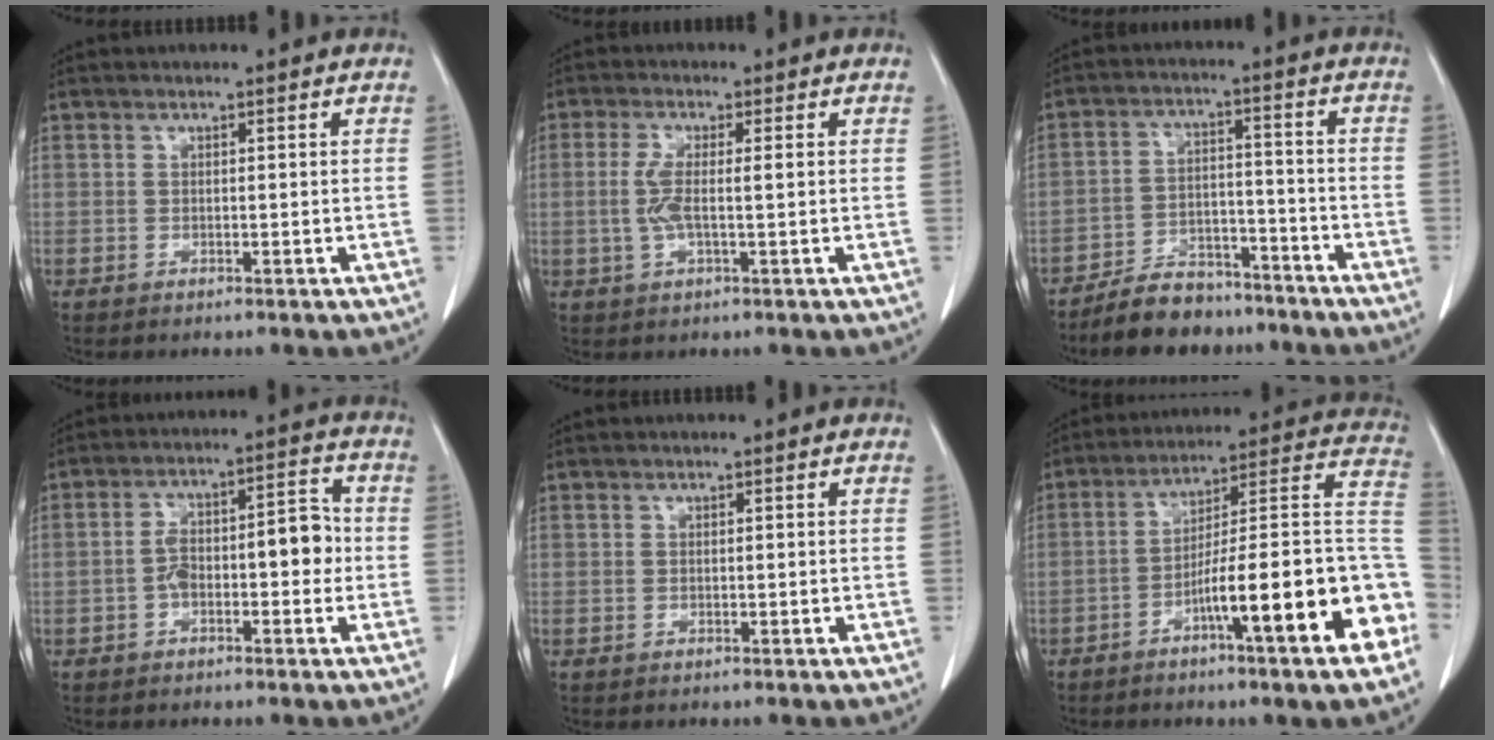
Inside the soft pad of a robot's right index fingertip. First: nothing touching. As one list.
[{"total": 4.1, "force": [0.0, 0.7, 4.0], "torque": [-0.097, 0.003, -0.001]}, {"total": 9.1, "force": [-7.8, 3.9, 2.4], "torque": [-0.040, 0.012, -0.131]}, {"total": 8.5, "force": [-1.2, 3.5, 7.6], "torque": [-0.124, 0.042, -0.018]}, {"total": 0.0}, {"total": 20.4, "force": [-8.1, 1.1, 18.7], "torque": [-0.208, 0.021, -0.120]}]